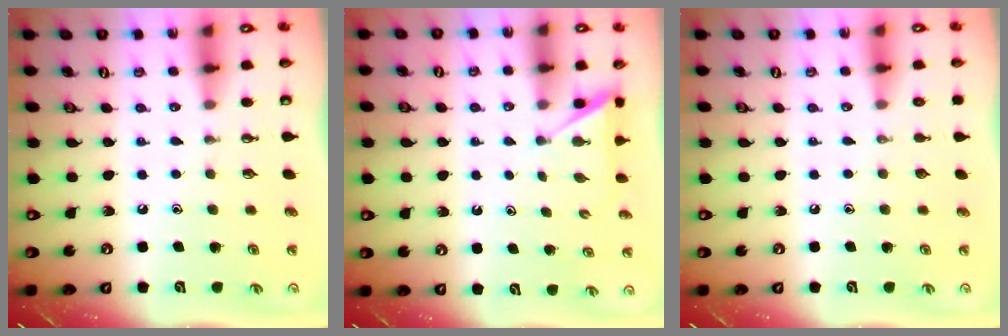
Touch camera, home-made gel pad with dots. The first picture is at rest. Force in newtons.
{"total": 1.9, "press": 1.9, "slide": 0.2}
{"total": 0.0}